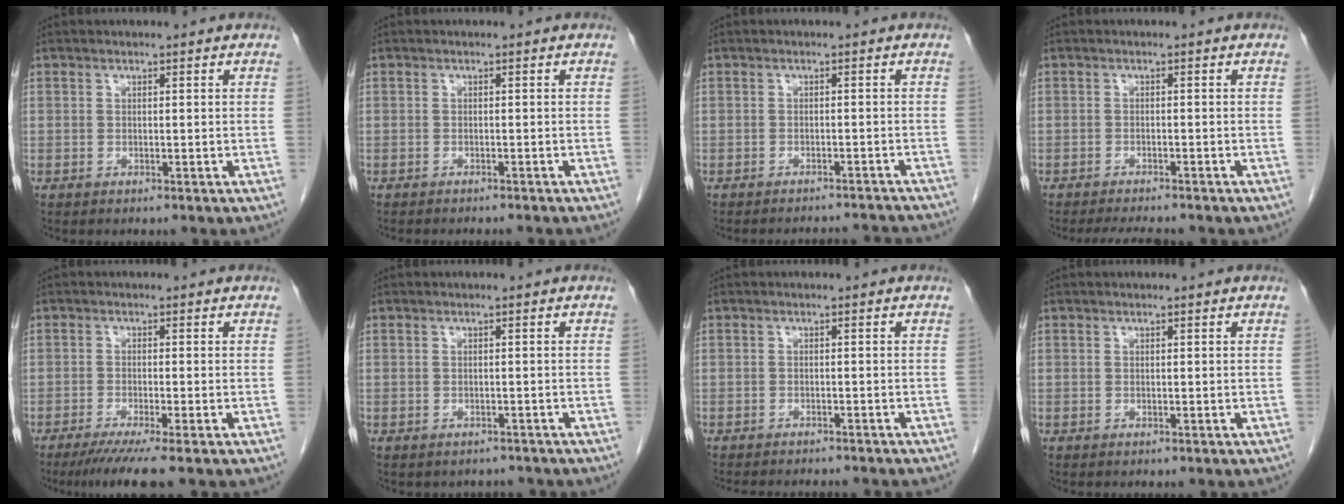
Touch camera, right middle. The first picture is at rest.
{"total": 6.4, "force": [-5.9, 0.8, 2.5], "torque": [-0.025, -0.014, -0.071]}
{"total": 8.0, "force": [-7.9, 0.6, 0.9], "torque": [-0.005, 0.008, -0.086]}
{"total": 5.9, "force": [-5.4, 0.9, 2.2], "torque": [-0.029, -0.010, -0.079]}
{"total": 6.0, "force": [-4.5, -0.8, 3.9], "torque": [-0.055, -0.016, -0.076]}
{"total": 2.5, "force": [-2.2, 1.2, -0.1], "torque": [0.001, 0.001, -0.028]}
{"total": 9.8, "force": [-9.0, 1.5, 3.6], "torque": [-0.045, -0.012, -0.110]}
{"total": 0.0}